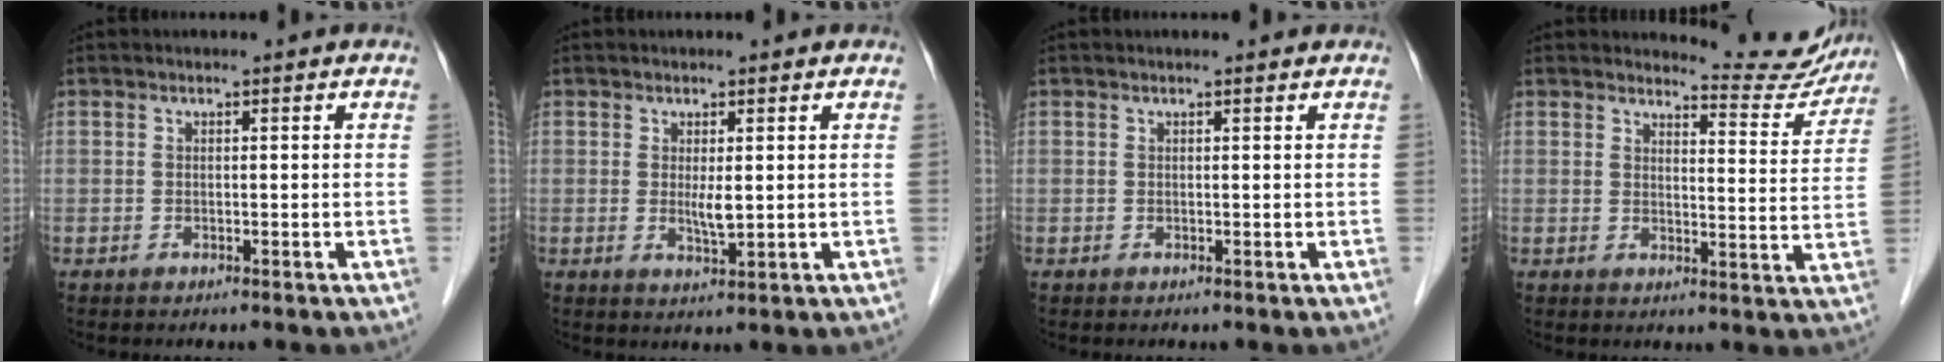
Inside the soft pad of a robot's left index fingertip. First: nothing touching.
{"total": 2.4, "force": [0.3, 0.4, 2.4], "torque": [-0.045, -0.007, 0.009]}
{"total": 1.7, "force": [1.5, 0.3, 0.8], "torque": [-0.011, 0.011, 0.018]}
{"total": 8.6, "force": [8.5, 1.2, -0.2], "torque": [0.010, -0.036, 0.092]}